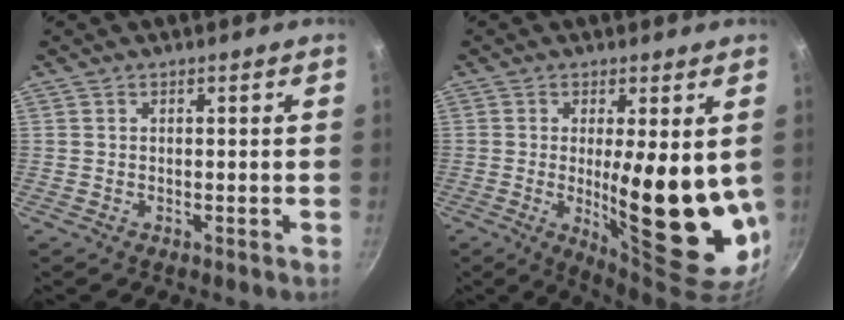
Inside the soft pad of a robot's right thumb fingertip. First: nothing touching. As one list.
[{"total": 16.5, "force": [0.1, 5.0, 15.8], "torque": [-0.211, -0.033, 0.015]}]